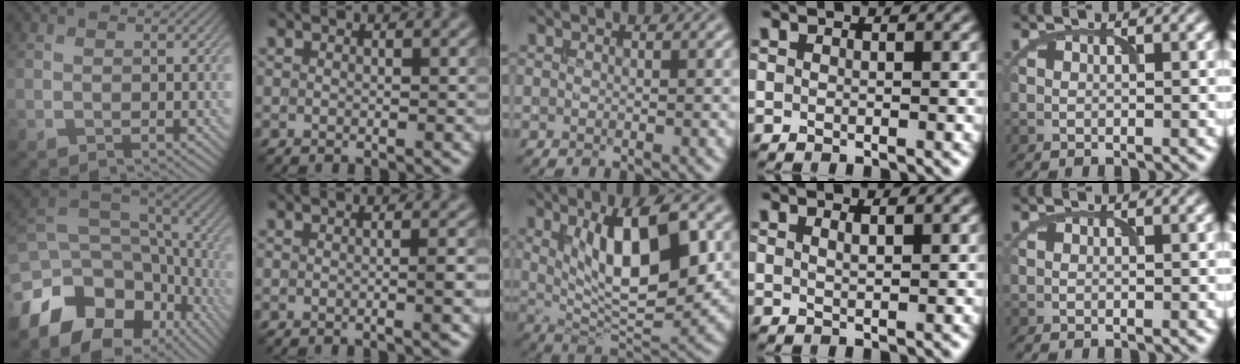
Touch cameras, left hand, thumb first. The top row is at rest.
{"thumb": {"total": 16.0, "force": [-6.5, 11.3, 9.2], "torque": [-0.222, -0.039, -0.086]}, "index": {"total": 2.5, "force": [-0.2, 0.8, 2.3], "torque": [-0.016, 0.001, -0.008]}, "middle": {"total": 9.7, "force": [2.4, 3.3, 8.8], "torque": [-0.137, -0.008, 0.042]}, "ring": {"total": 1.2, "force": [0.7, 0.4, 1.0], "torque": [-0.011, 0.003, 0.008]}}